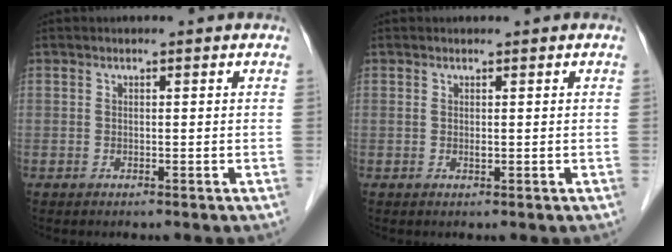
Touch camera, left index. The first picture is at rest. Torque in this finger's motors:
{"motor_torque": [0.20, 0.13, -0.01, -0.01]}